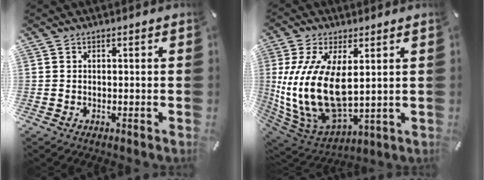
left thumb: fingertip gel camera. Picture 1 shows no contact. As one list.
[{"total": 17.0, "force": [1.9, 9.5, 14.0], "torque": [-0.318, -0.027, 0.037]}]